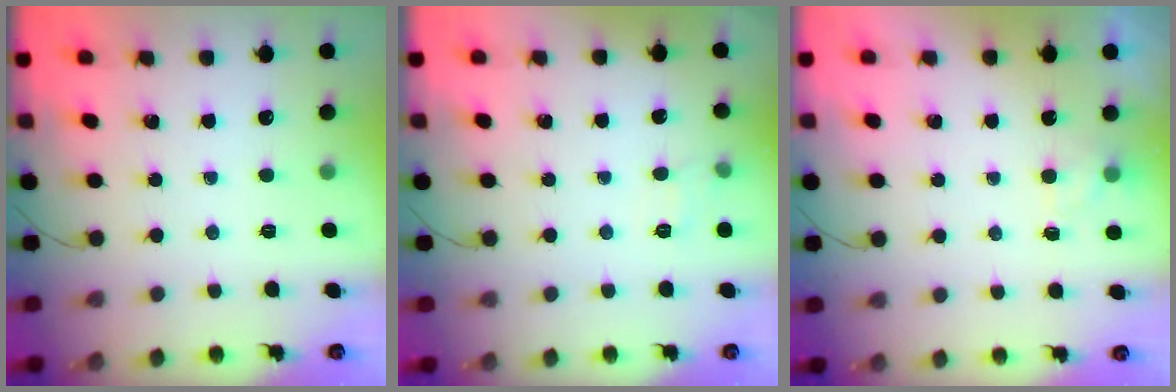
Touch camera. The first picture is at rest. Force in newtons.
{"total": 4.0, "press": 3.6, "slide": 1.8}
{"total": 2.0, "press": 1.5, "slide": 1.3}